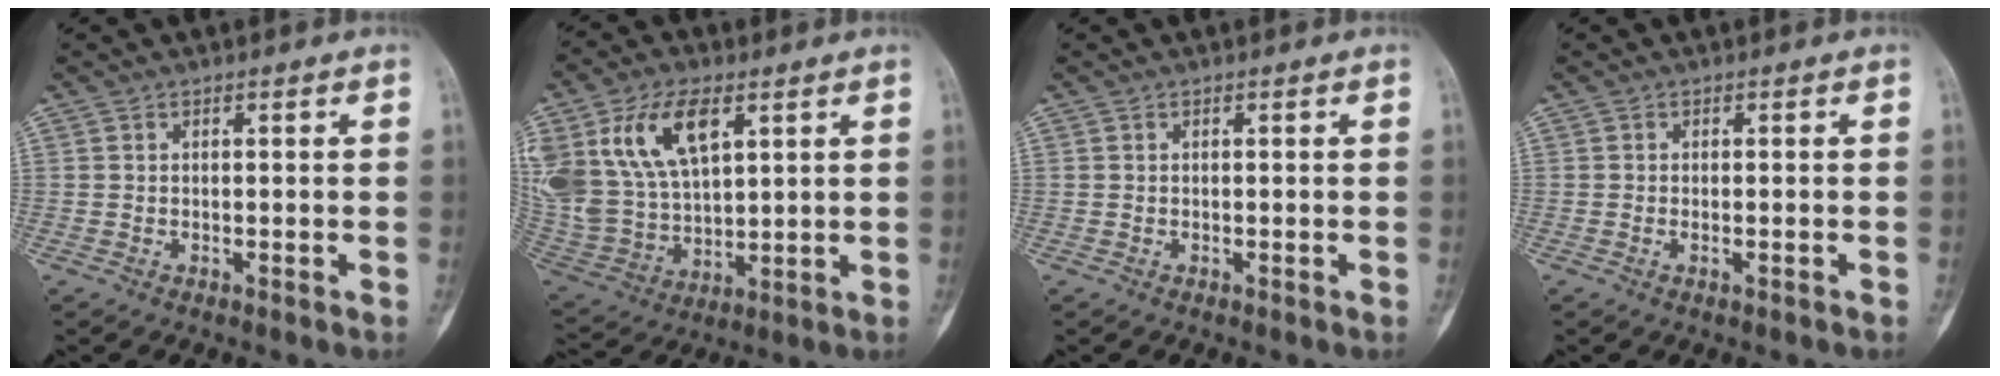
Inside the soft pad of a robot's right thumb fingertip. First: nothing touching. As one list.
[{"total": 19.1, "force": [8.1, 10.8, 13.5], "torque": [-0.268, -0.018, 0.164]}, {"total": 0.0}, {"total": 0.8, "force": [-0.3, 0.2, 0.7], "torque": [-0.015, 0.003, -0.004]}]